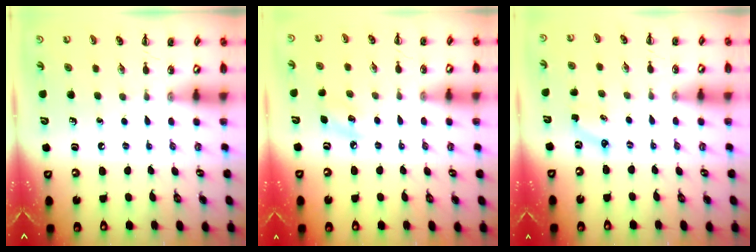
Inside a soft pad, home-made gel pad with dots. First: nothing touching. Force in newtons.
{"total": 6.3, "press": 6.0, "slide": 2.0}
{"total": 2.9, "press": 2.7, "slide": 0.8}